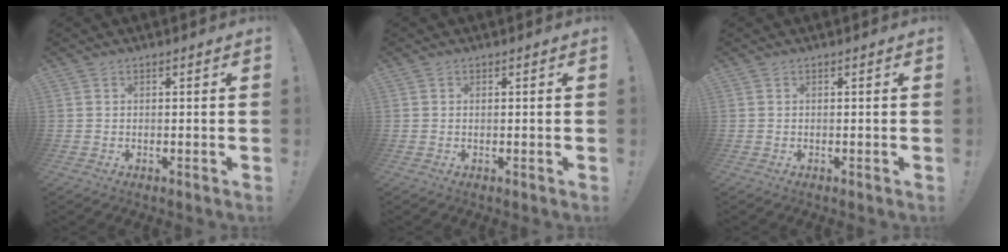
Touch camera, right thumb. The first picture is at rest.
{"total": 0.0}
{"total": 0.0}